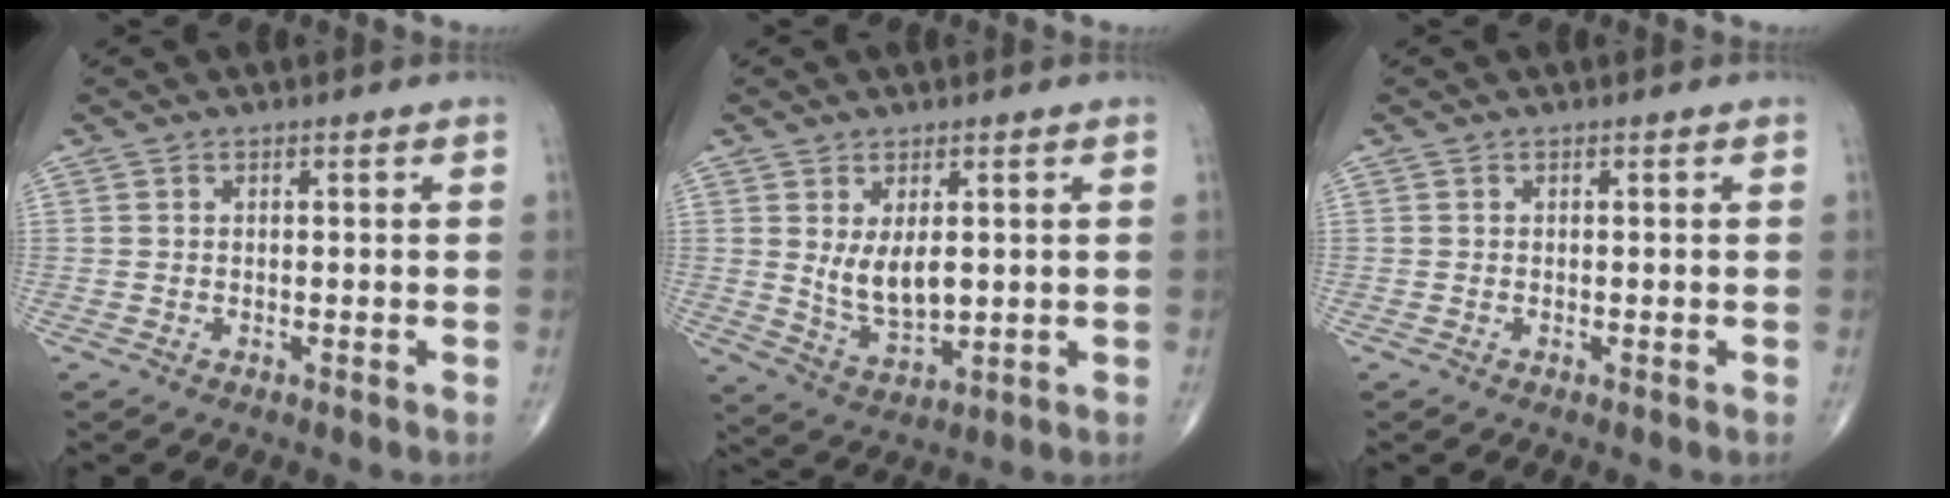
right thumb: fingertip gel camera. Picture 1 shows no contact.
{"total": 7.4, "force": [1.1, 3.9, 6.1], "torque": [-0.097, -0.023, 0.034]}
{"total": 0.0}